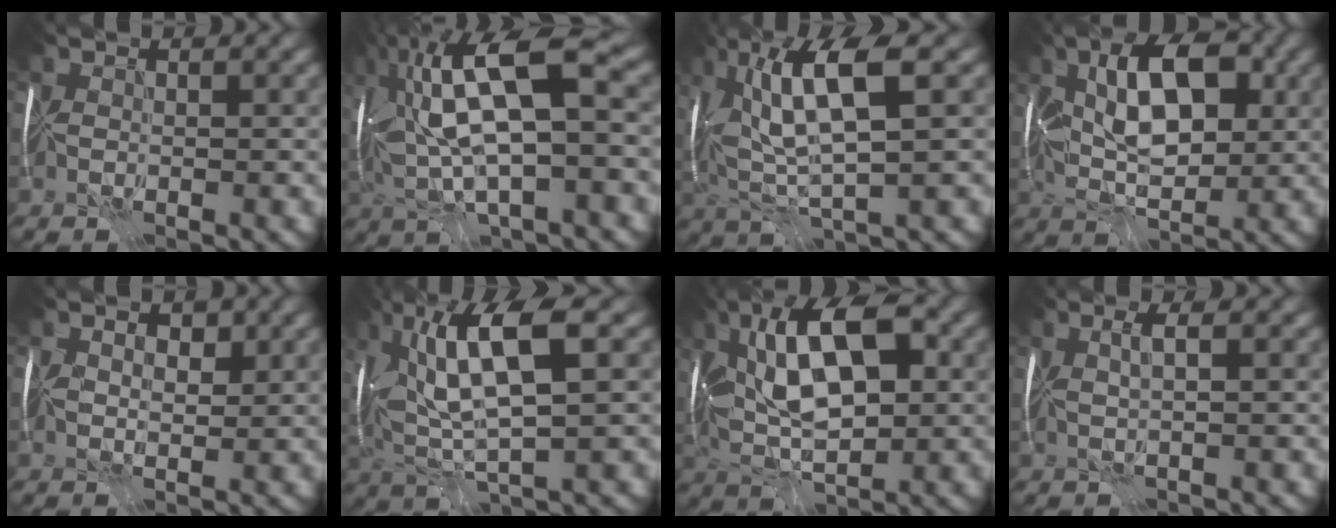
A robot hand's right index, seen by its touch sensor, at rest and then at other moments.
{"total": 12.9, "force": [1.9, 4.7, 11.9], "torque": [-0.243, 0.013, 0.034]}
{"total": 9.6, "force": [2.1, 2.7, 8.9], "torque": [-0.173, 0.009, 0.041]}
{"total": 8.5, "force": [1.0, 4.2, 7.4], "torque": [-0.120, 0.005, 0.007]}
{"total": 1.2, "force": [0.1, 0.8, 0.9], "torque": [-0.016, -0.005, 0.002]}
{"total": 10.4, "force": [2.3, 3.1, 9.6], "torque": [-0.183, 0.012, 0.041]}
{"total": 11.0, "force": [1.8, 5.0, 9.7], "torque": [-0.156, 0.013, 0.020]}
{"total": 1.3, "force": [-0.2, -0.6, 1.2], "torque": [-0.024, -0.004, -0.002]}